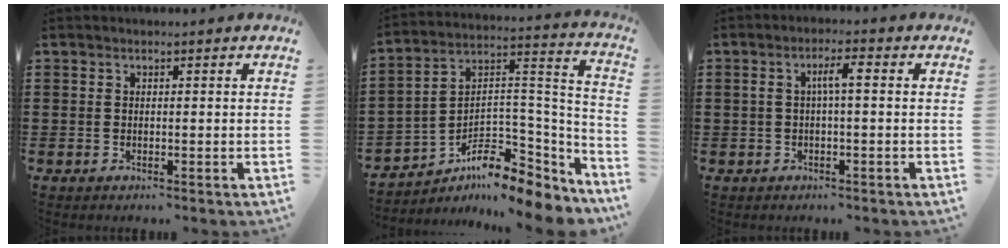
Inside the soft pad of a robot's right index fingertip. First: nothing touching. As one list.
[{"total": 8.0, "force": [-5.7, 3.8, 4.2], "torque": [-0.078, -0.006, -0.107]}, {"total": 3.3, "force": [0.1, 0.6, 3.3], "torque": [-0.063, 0.010, -0.004]}]